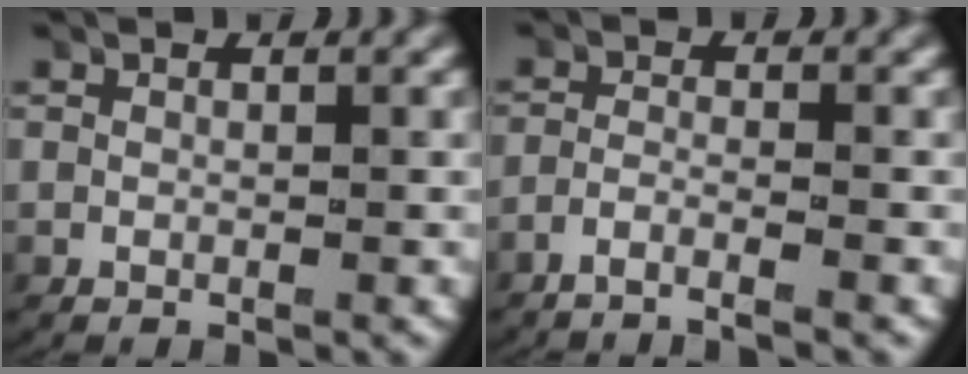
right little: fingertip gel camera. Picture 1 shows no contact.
{"total": 3.2, "force": [-2.9, 0.0, 1.5], "torque": [-0.038, -0.009, -0.047]}